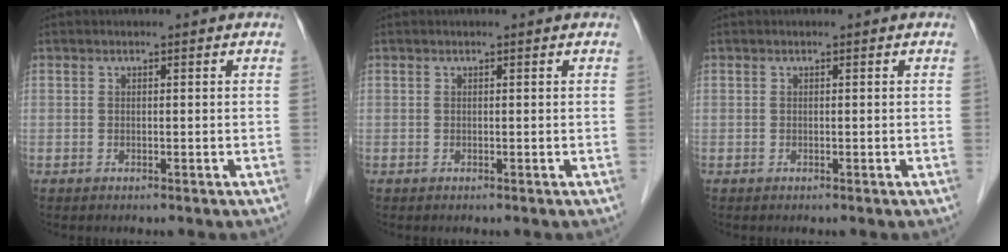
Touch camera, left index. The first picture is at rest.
{"total": 0.0}
{"total": 0.0}